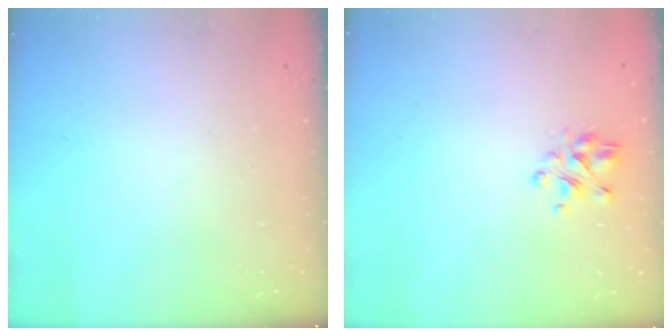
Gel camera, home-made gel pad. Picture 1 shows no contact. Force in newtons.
{"total": 4.1, "press": 3.7, "slide": 1.7}